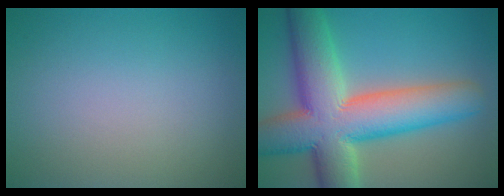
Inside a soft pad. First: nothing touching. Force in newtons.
{"total": 13.1, "press": 13.1, "slide": 1.0}